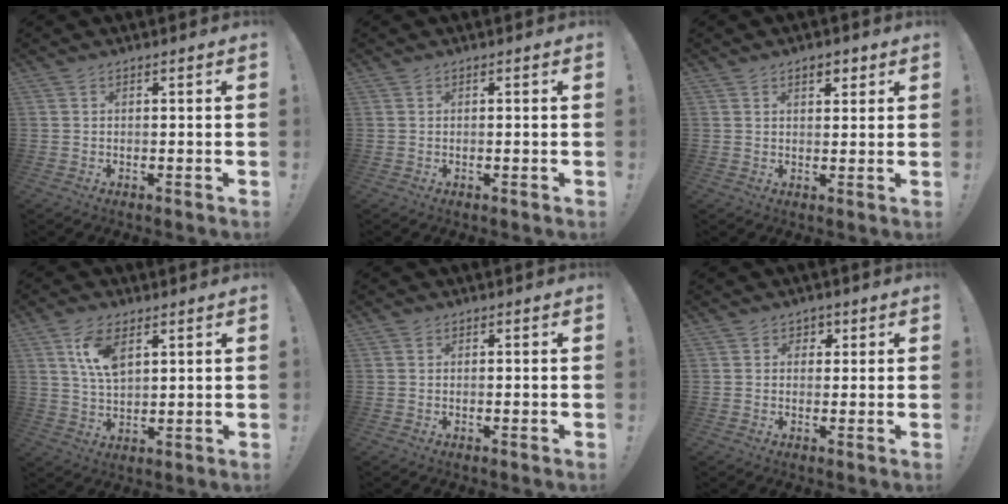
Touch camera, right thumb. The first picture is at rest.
{"total": 0.0}
{"total": 3.4, "force": [1.9, 2.1, 1.8], "torque": [-0.014, -0.005, 0.029]}
{"total": 9.0, "force": [4.4, 4.5, 6.4], "torque": [-0.115, -0.013, 0.079]}
{"total": 0.6, "force": [-0.1, 0.4, -0.3], "torque": [0.007, 0.001, -0.001]}
{"total": 3.0, "force": [1.2, 2.7, 0.6], "torque": [0.004, -0.006, 0.017]}